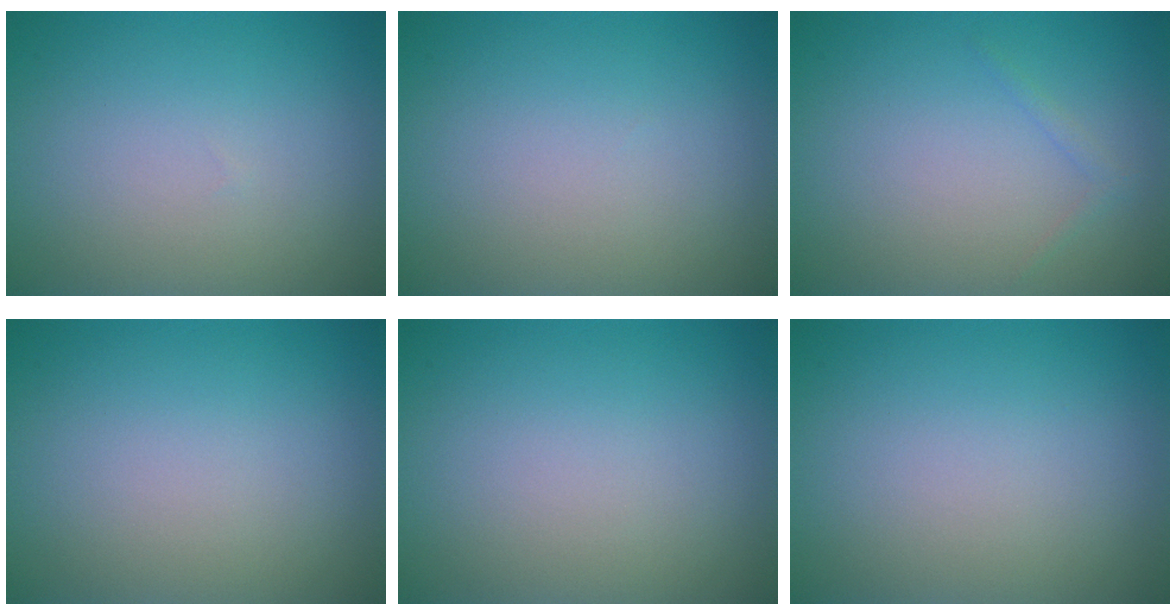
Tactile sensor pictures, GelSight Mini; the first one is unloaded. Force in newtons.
{"total": 0.0}
{"total": 0.6, "press": 0.6, "slide": 0.1}
{"total": 0.0}
{"total": 0.0}
{"total": 0.0}